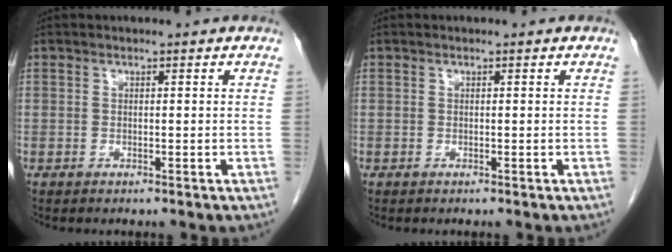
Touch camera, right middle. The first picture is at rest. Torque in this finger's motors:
{"motor_torque": [-0.07, -0.35, 0.03, 0.00]}